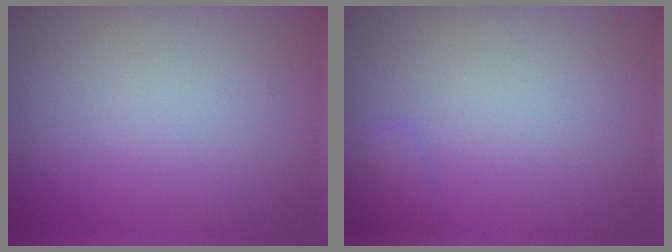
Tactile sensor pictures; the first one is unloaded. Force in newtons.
{"total": 0.8, "press": 0.8, "slide": 0.0}